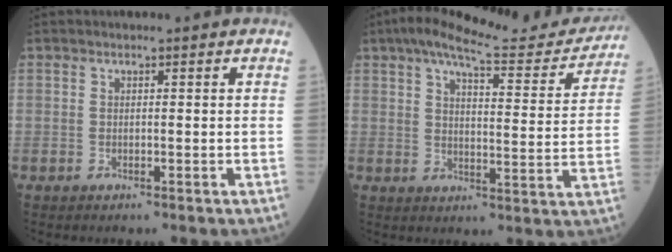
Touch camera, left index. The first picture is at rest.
{"total": 16.5, "force": [14.9, 2.8, 6.6], "torque": [-0.094, 0.000, 0.191]}